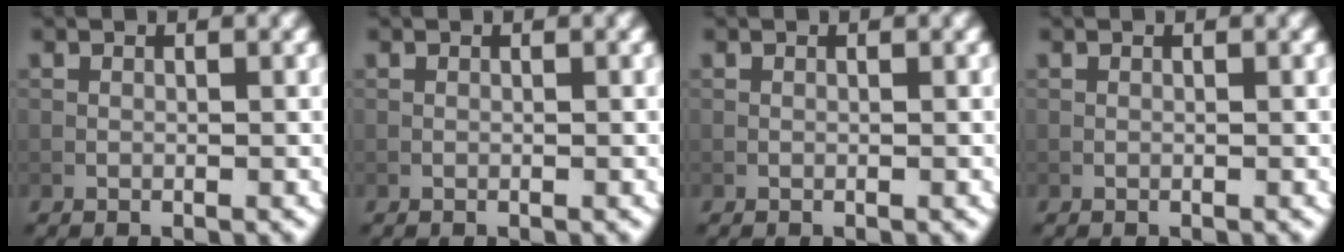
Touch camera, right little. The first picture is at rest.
{"total": 0.0}
{"total": 0.0}
{"total": 0.0}